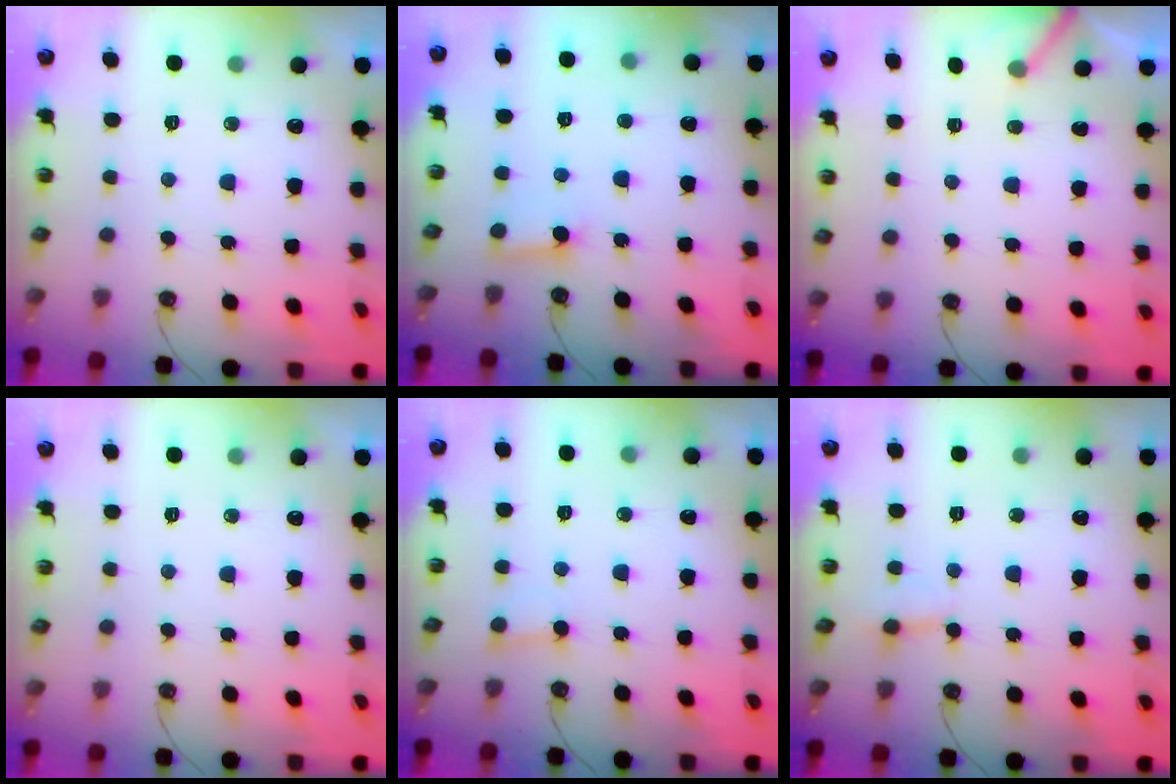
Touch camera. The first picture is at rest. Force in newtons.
{"total": 2.6, "press": 2.6, "slide": 0.4}
{"total": 3.7, "press": 3.7, "slide": 0.3}
{"total": 0.0}
{"total": 2.7, "press": 2.7, "slide": 0.2}
{"total": 2.8, "press": 2.8, "slide": 0.3}